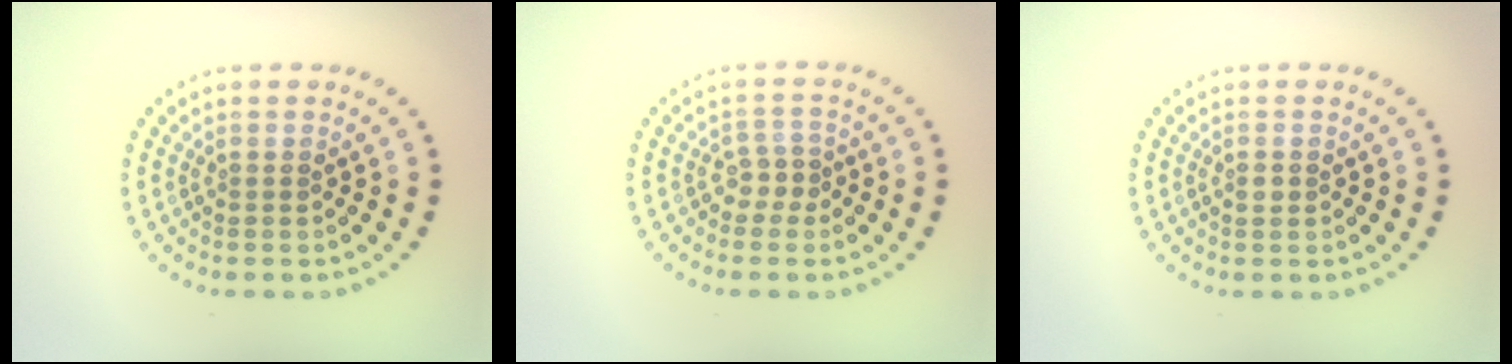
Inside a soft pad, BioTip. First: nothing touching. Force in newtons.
{"total": 1.6, "press": 1.2, "slide": 1.0}
{"total": 0.6, "press": 0.6, "slide": 0.2}